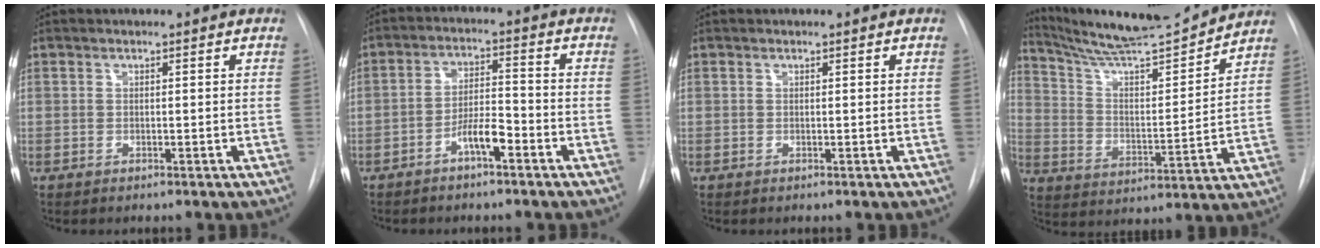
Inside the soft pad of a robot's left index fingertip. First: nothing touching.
{"total": 5.9, "force": [-4.7, 0.8, 3.5], "torque": [-0.069, 0.008, -0.079]}
{"total": 0.0}
{"total": 15.1, "force": [14.3, 0.1, 4.8], "torque": [-0.087, -0.021, 0.232]}